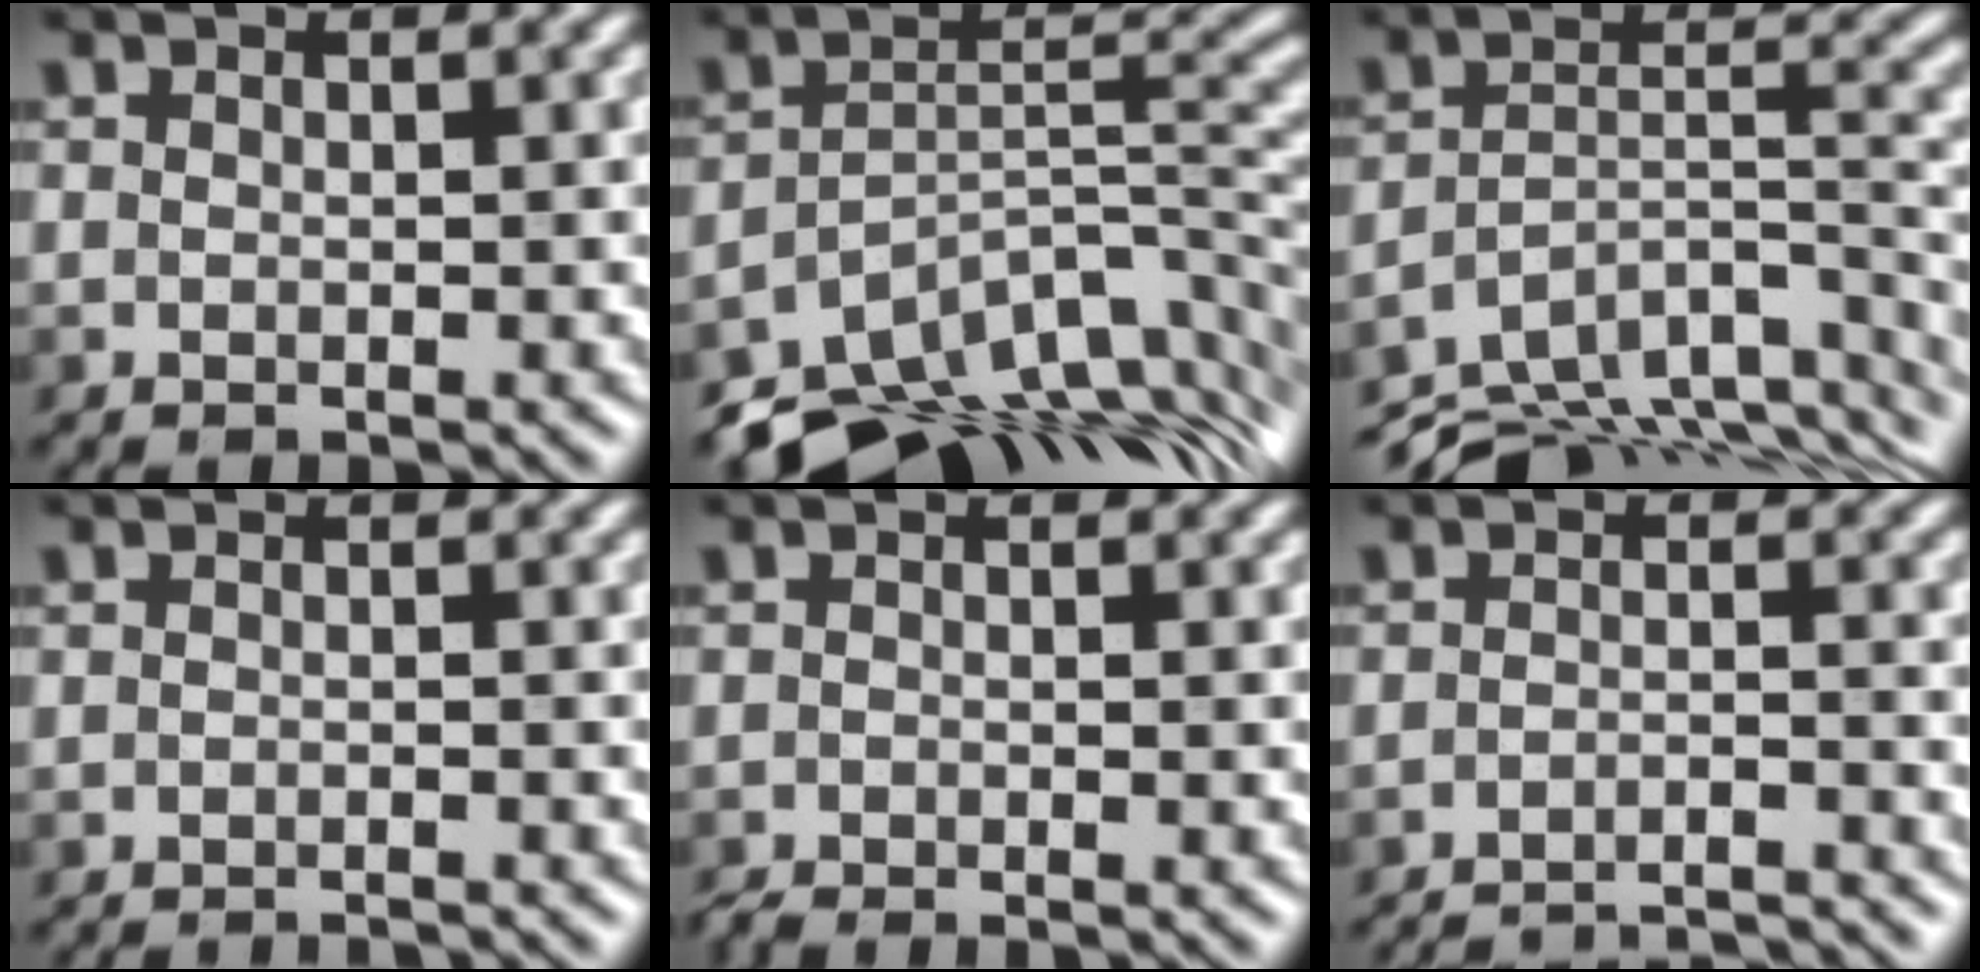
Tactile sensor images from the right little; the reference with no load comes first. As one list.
[{"total": 11.7, "force": [-9.2, 4.7, 5.6], "torque": [-0.096, -0.003, -0.141]}, {"total": 10.4, "force": [-8.5, 3.6, 4.8], "torque": [-0.090, -0.005, -0.124]}, {"total": 1.4, "force": [-1.4, 0.1, 0.0], "torque": [0.015, 0.005, -0.016]}, {"total": 1.7, "force": [-1.5, 0.4, 0.6], "torque": [-0.013, -0.004, -0.024]}, {"total": 9.7, "force": [-9.3, 1.9, 1.7], "torque": [-0.001, 0.004, -0.124]}]